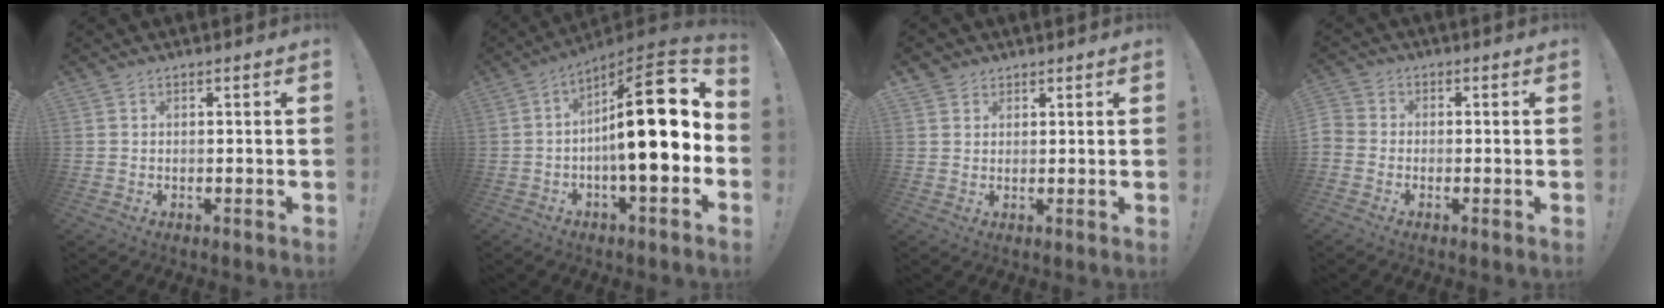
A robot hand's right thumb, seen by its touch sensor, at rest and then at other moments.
{"total": 20.6, "force": [1.0, 5.3, 19.9], "torque": [-0.300, -0.006, 0.010]}
{"total": 2.7, "force": [1.9, 1.9, 0.2], "torque": [0.004, -0.011, 0.033]}
{"total": 2.7, "force": [-1.4, 2.0, 0.9], "torque": [-0.020, 0.009, -0.026]}